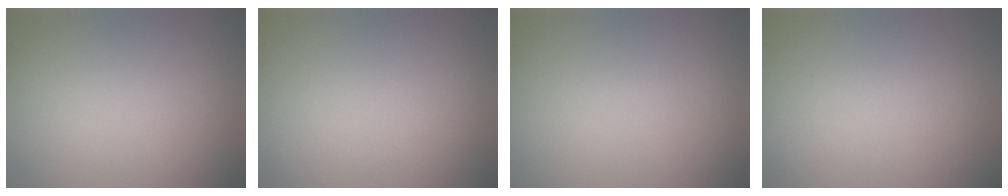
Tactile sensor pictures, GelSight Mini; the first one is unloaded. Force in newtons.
{"total": 0.0}
{"total": 0.0}
{"total": 0.0}